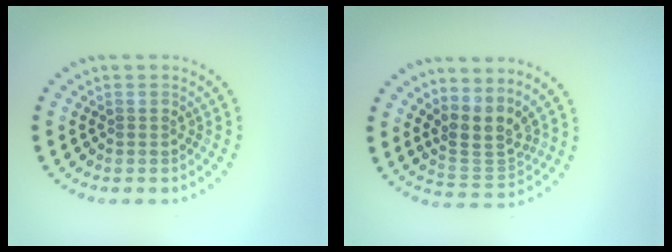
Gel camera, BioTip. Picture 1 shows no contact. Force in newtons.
{"total": 3.1, "press": 2.3, "slide": 2.1}